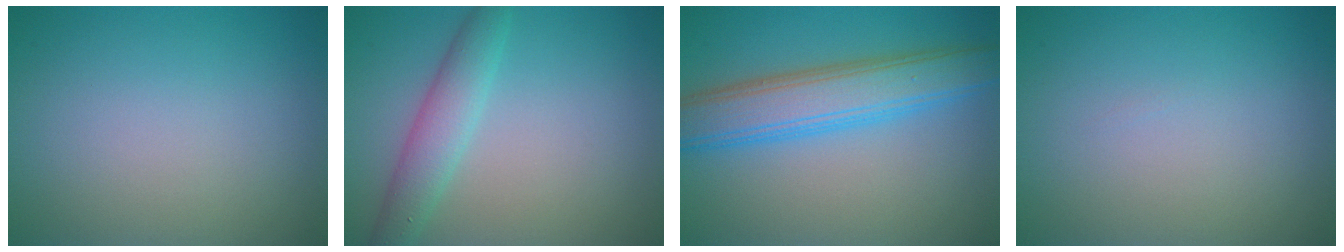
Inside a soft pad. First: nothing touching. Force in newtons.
{"total": 3.2, "press": 3.2, "slide": 0.1}
{"total": 6.4, "press": 6.4, "slide": 0.2}
{"total": 0.0}